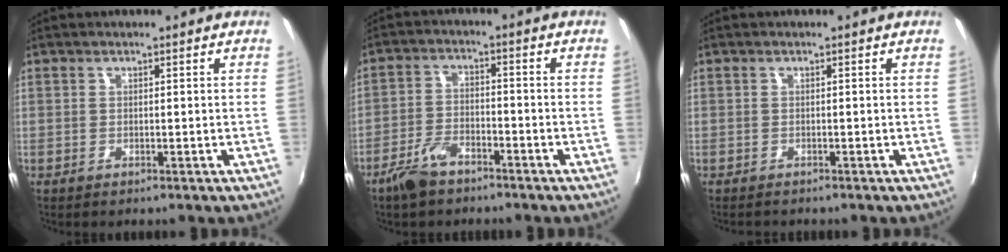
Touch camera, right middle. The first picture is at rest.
{"total": 7.0, "force": [-5.2, 3.1, 3.6], "torque": [-0.087, 0.002, -0.097]}
{"total": 0.8, "force": [-0.8, 0.1, -0.1], "torque": [-0.003, -0.002, -0.015]}